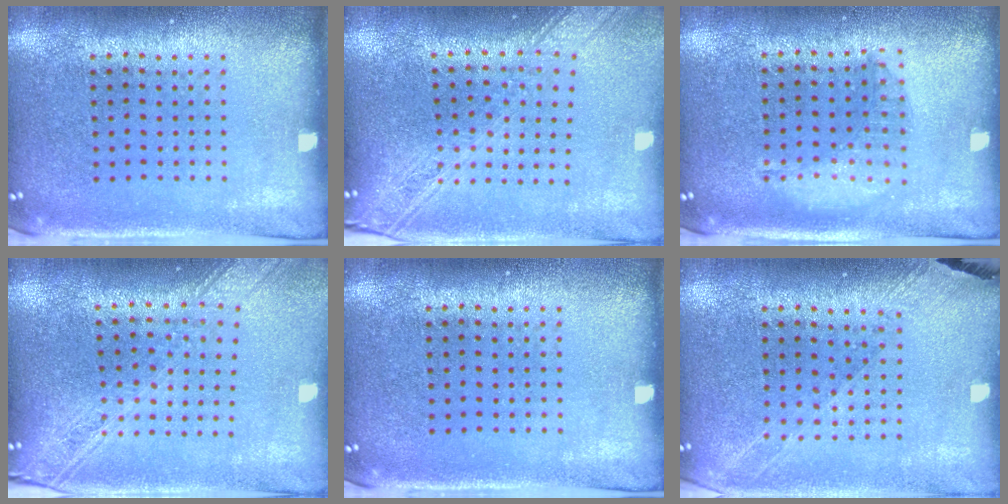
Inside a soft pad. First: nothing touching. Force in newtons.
{"total": 2.2, "press": 1.8, "slide": 1.2}
{"total": 1.4, "press": 1.3, "slide": 0.4}
{"total": 2.1, "press": 1.8, "slide": 1.1}
{"total": 0.0}
{"total": 1.3, "press": 1.2, "slide": 0.5}